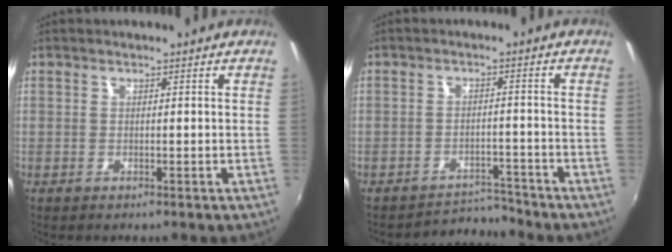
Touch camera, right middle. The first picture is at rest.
{"total": 5.2, "force": [-5.1, 0.1, -1.1], "torque": [0.005, 0.011, -0.082]}